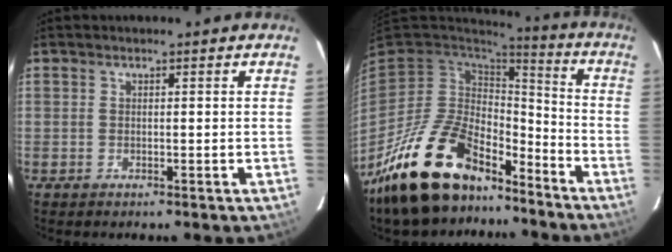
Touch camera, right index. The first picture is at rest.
{"total": 22.5, "force": [-16.2, 10.3, 11.7], "torque": [-0.239, -0.006, -0.268]}